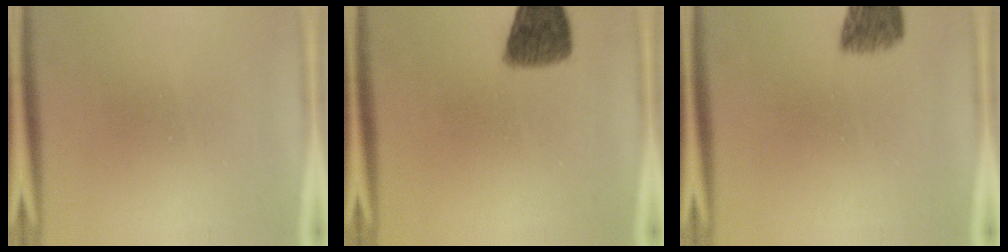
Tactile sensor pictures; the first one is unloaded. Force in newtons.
{"total": 8.3}
{"total": 6.0}